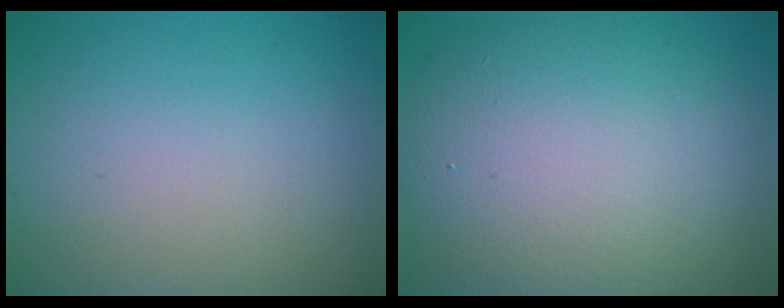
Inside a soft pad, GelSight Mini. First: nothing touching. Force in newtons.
{"total": 11.6, "press": 11.5, "slide": 0.6}